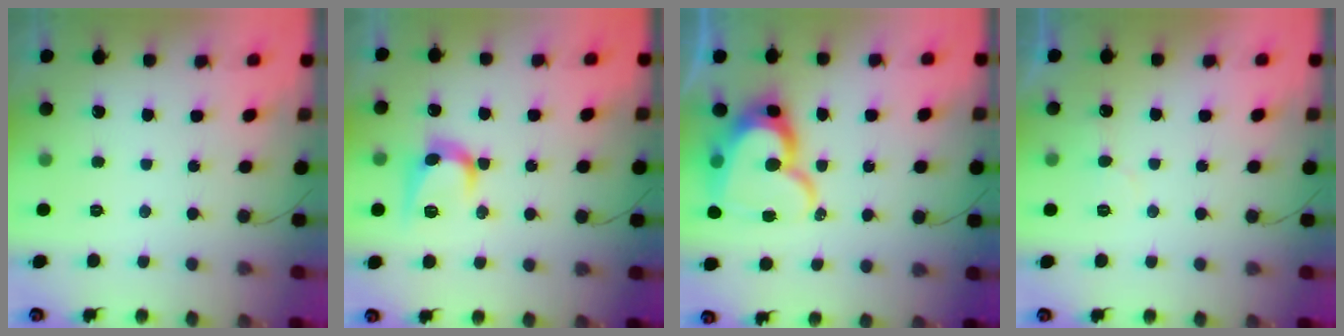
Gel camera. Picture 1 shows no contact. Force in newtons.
{"total": 10.3, "press": 10.3, "slide": 0.7}
{"total": 17.4, "press": 17.3, "slide": 1.6}
{"total": 4.6, "press": 4.5, "slide": 0.3}